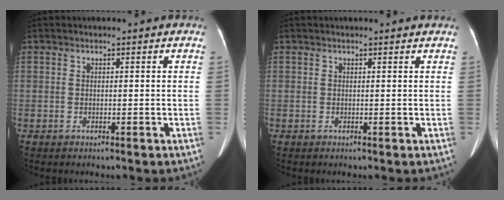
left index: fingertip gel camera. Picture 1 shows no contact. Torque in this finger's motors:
{"motor_torque": [-0.52, 0.51, -0.75, -0.21]}